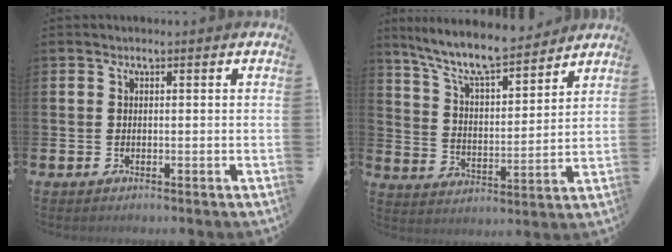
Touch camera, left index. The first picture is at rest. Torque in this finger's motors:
{"motor_torque": [0.78, -0.82, 0.24, 0.21]}